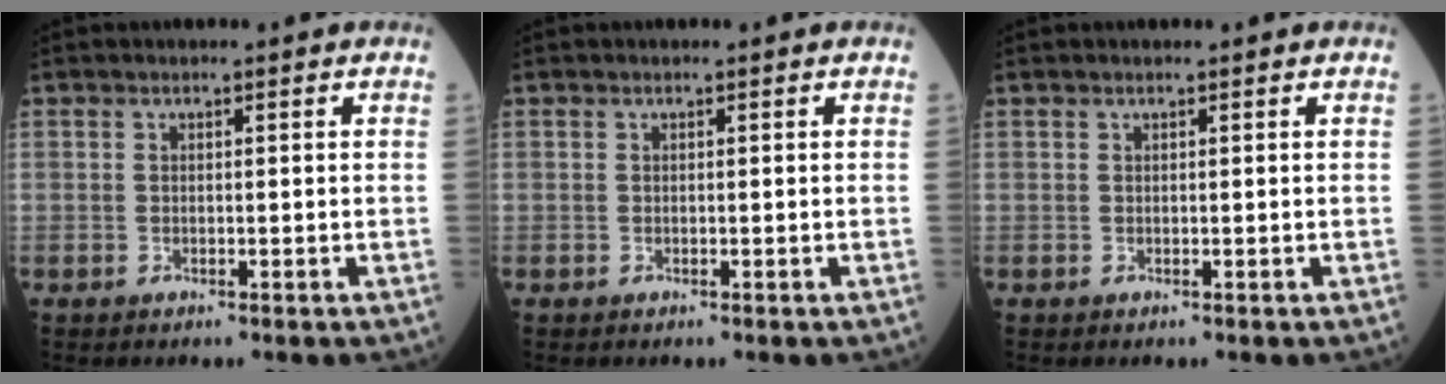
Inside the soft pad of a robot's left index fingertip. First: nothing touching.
{"total": 0.0}
{"total": 0.0}